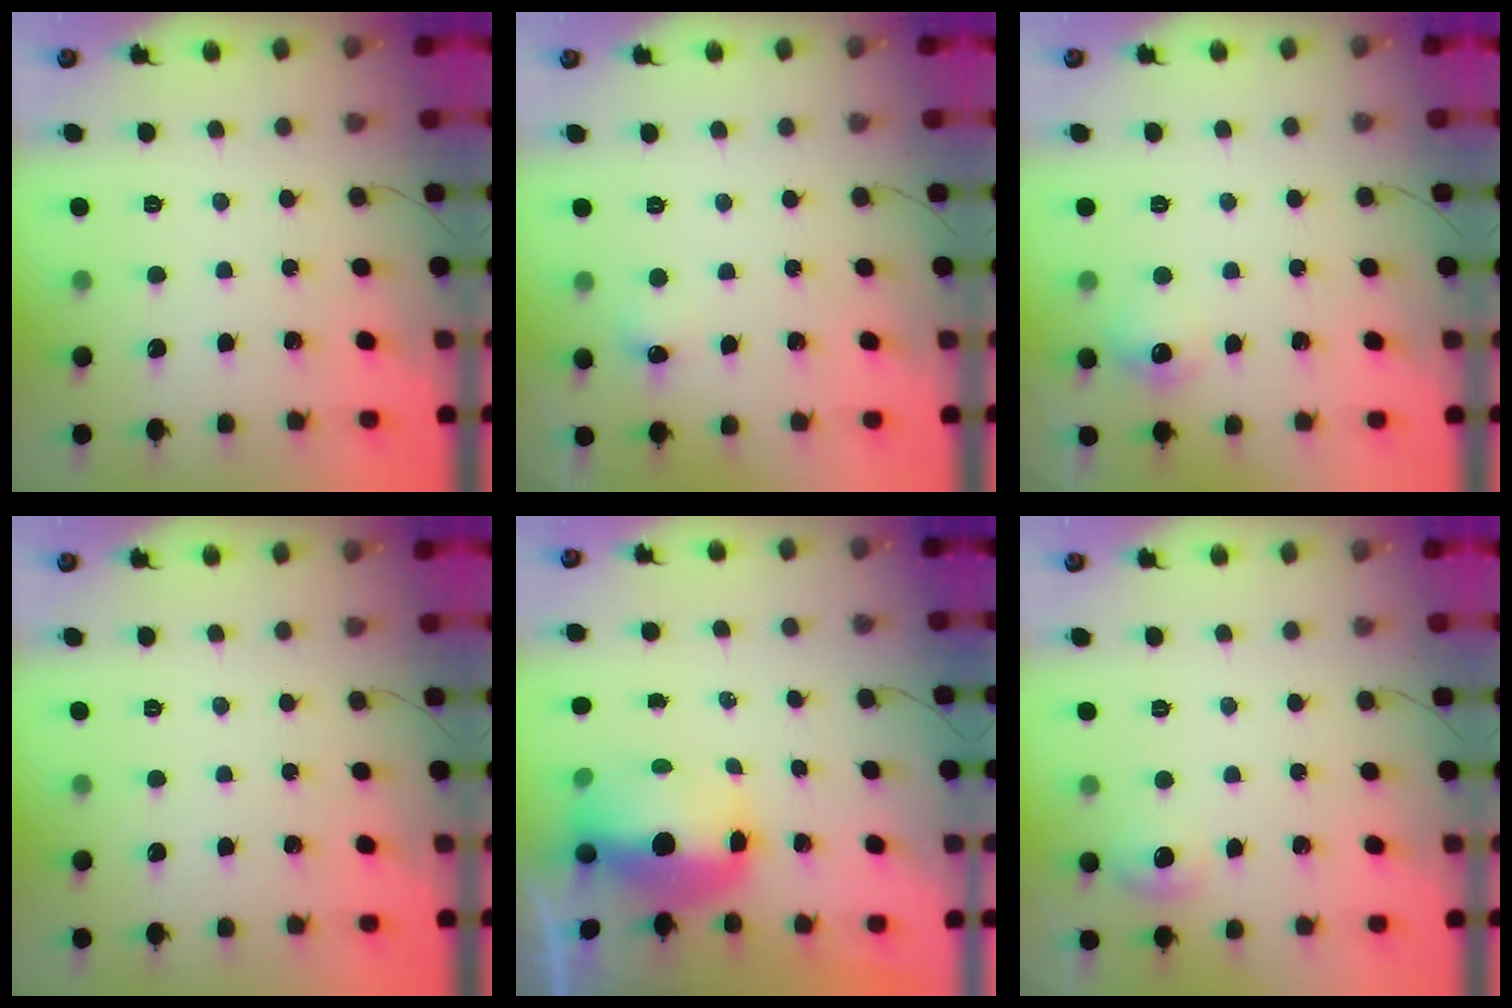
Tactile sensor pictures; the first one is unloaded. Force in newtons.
{"total": 5.1, "press": 4.9, "slide": 1.3}
{"total": 6.8, "press": 6.7, "slide": 1.0}
{"total": 0.0}
{"total": 7.8, "press": 7.7, "slide": 1.4}
{"total": 5.9, "press": 5.7, "slide": 1.6}